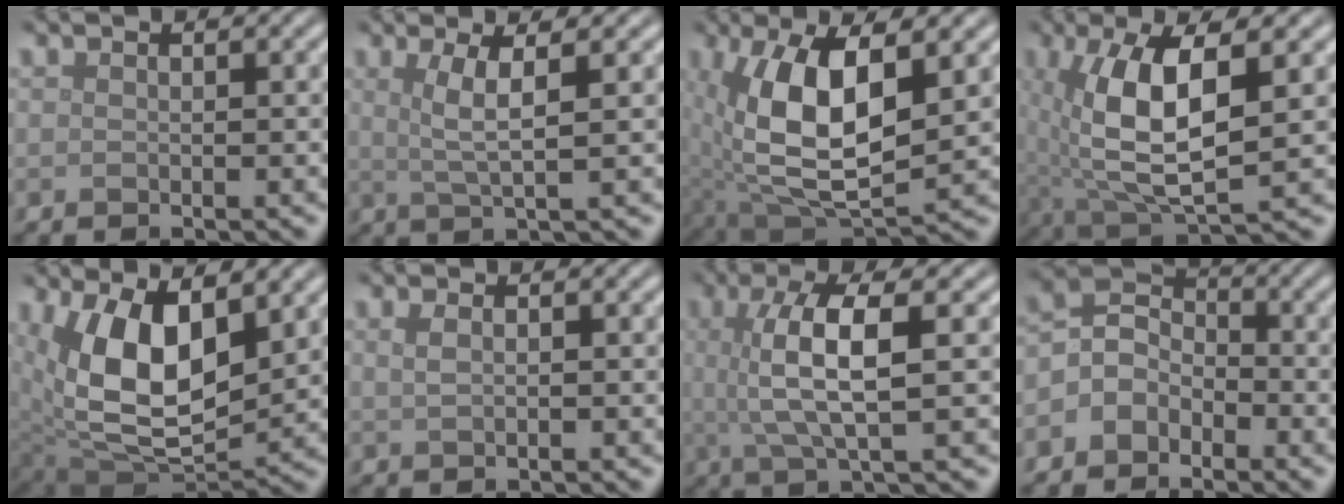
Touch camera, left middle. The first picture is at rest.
{"total": 3.4, "force": [0.8, 0.6, 3.3], "torque": [-0.063, -0.001, 0.018]}
{"total": 10.9, "force": [1.9, 5.3, 9.3], "torque": [-0.176, -0.010, 0.036]}
{"total": 9.0, "force": [1.5, 3.3, 8.2], "torque": [-0.163, -0.005, 0.030]}
{"total": 10.3, "force": [2.7, 5.5, 8.3], "torque": [-0.160, -0.019, 0.049]}
{"total": 1.3, "force": [0.4, 0.7, 1.0], "torque": [-0.016, -0.001, 0.006]}
{"total": 6.0, "force": [0.9, 1.6, 5.7], "torque": [-0.113, 0.008, 0.018]}
{"total": 3.2, "force": [-1.7, 2.4, 1.4], "torque": [-0.026, 0.011, -0.043]}